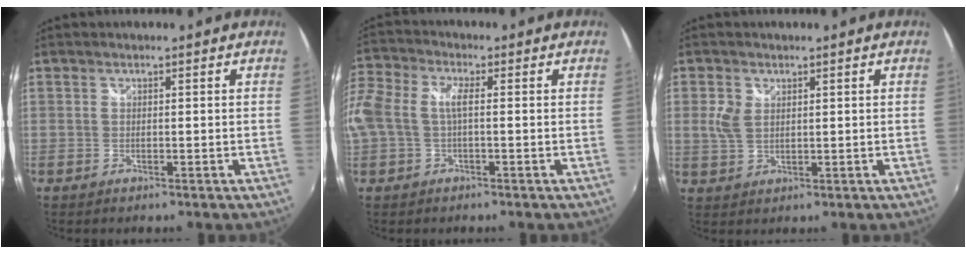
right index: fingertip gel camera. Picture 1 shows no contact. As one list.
[{"total": 12.0, "force": [-1.0, 7.1, 9.6], "torque": [-0.218, 0.010, -0.027]}, {"total": 3.7, "force": [1.0, 2.6, 2.4], "torque": [-0.052, 0.003, 0.022]}]